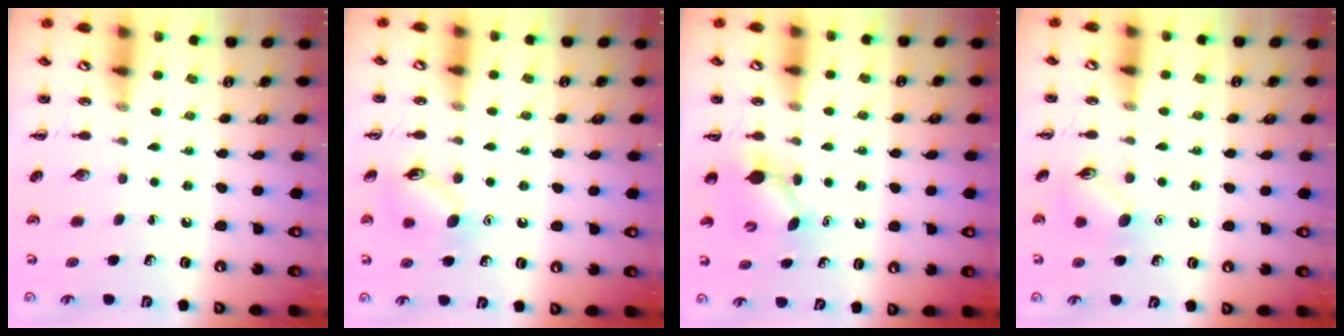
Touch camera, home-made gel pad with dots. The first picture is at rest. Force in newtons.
{"total": 8.7, "press": 8.7, "slide": 0.5}
{"total": 5.0, "press": 4.8, "slide": 1.4}
{"total": 7.1, "press": 7.0, "slide": 0.9}